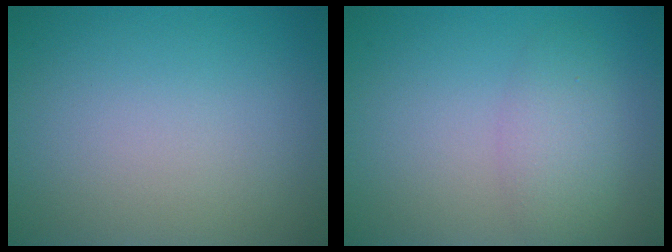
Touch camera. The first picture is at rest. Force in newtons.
{"total": 2.8, "press": 2.8, "slide": 0.1}